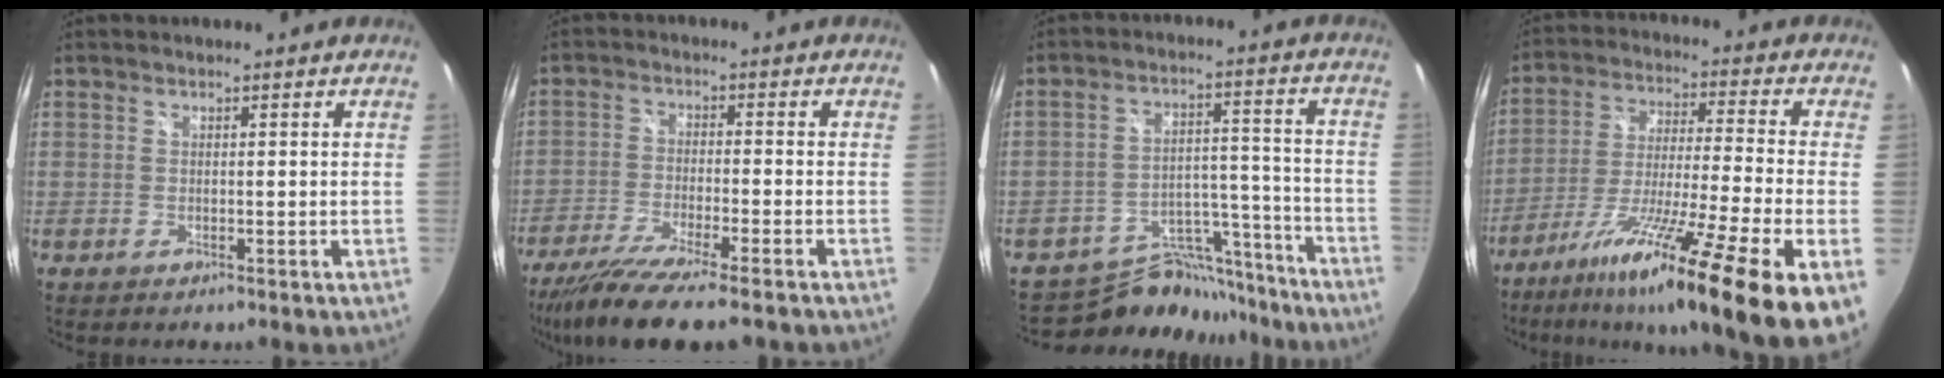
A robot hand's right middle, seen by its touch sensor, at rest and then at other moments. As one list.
[{"total": 11.9, "force": [-9.5, 0.7, 7.2], "torque": [-0.154, -0.038, -0.164]}, {"total": 14.0, "force": [-12.8, 5.5, 2.0], "torque": [-0.037, 0.044, -0.183]}, {"total": 22.7, "force": [-14.1, 0.0, 17.8], "torque": [-0.288, -0.051, -0.236]}]